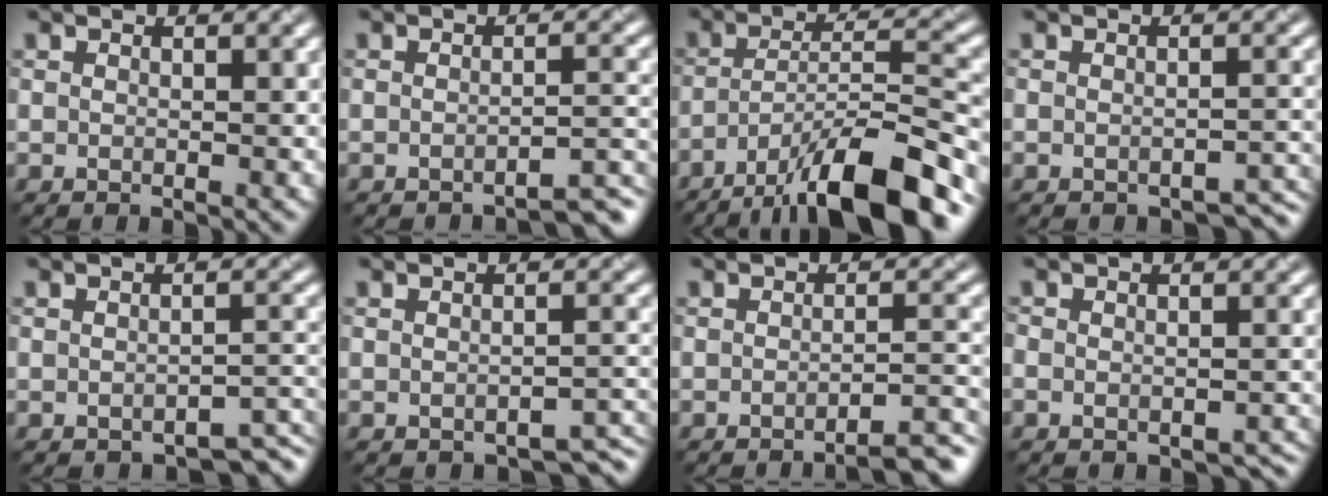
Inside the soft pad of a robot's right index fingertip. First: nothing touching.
{"total": 3.1, "force": [-2.8, 0.4, 1.3], "torque": [-0.007, 0.011, -0.042]}
{"total": 11.9, "force": [-8.1, 2.7, 8.3], "torque": [-0.132, 0.015, -0.139]}
{"total": 2.2, "force": [-1.8, 0.7, 0.9], "torque": [-0.008, 0.000, -0.019]}
{"total": 2.6, "force": [-2.2, 0.7, 1.3], "torque": [-0.013, 0.001, -0.028]}
{"total": 2.3, "force": [-1.8, 0.8, 1.1], "torque": [-0.011, 0.000, -0.022]}
{"total": 4.2, "force": [-3.2, 0.8, 2.5], "torque": [-0.019, 0.013, -0.050]}
{"total": 3.5, "force": [-2.6, 2.0, 1.2], "torque": [-0.008, 0.001, -0.029]}